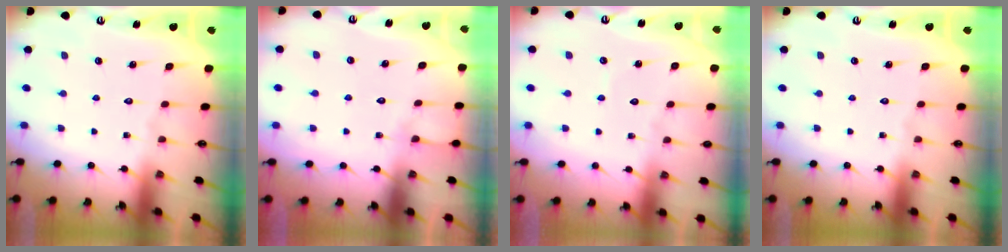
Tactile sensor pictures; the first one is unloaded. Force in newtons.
{"total": 4.8, "press": 4.7, "slide": 0.5}
{"total": 2.8, "press": 2.8, "slide": 0.3}
{"total": 0.0}